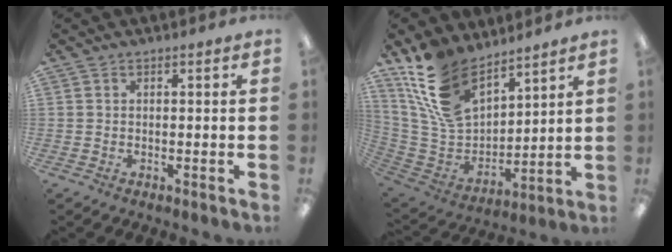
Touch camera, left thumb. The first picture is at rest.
{"total": 17.9, "force": [12.2, 9.5, 9.1], "torque": [-0.208, -0.056, 0.235]}